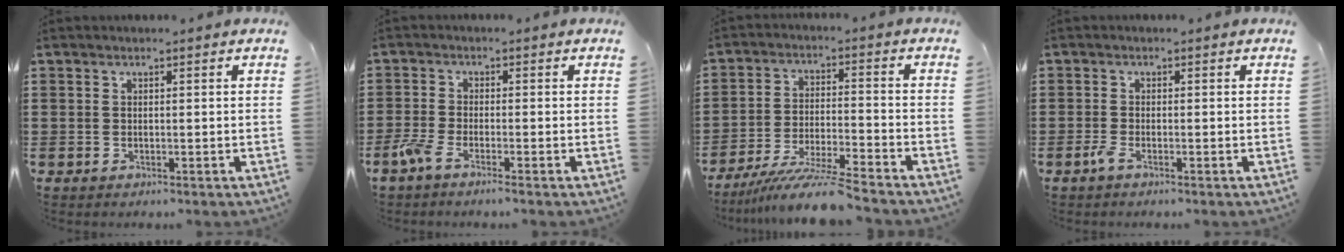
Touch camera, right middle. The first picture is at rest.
{"total": 2.8, "force": [-1.9, 0.2, 2.0], "torque": [-0.064, -0.007, -0.045]}
{"total": 9.0, "force": [-8.0, -0.2, 4.2], "torque": [-0.081, -0.006, -0.154]}
{"total": 1.4, "force": [-0.9, 0.2, 1.1], "torque": [-0.029, -0.005, -0.018]}